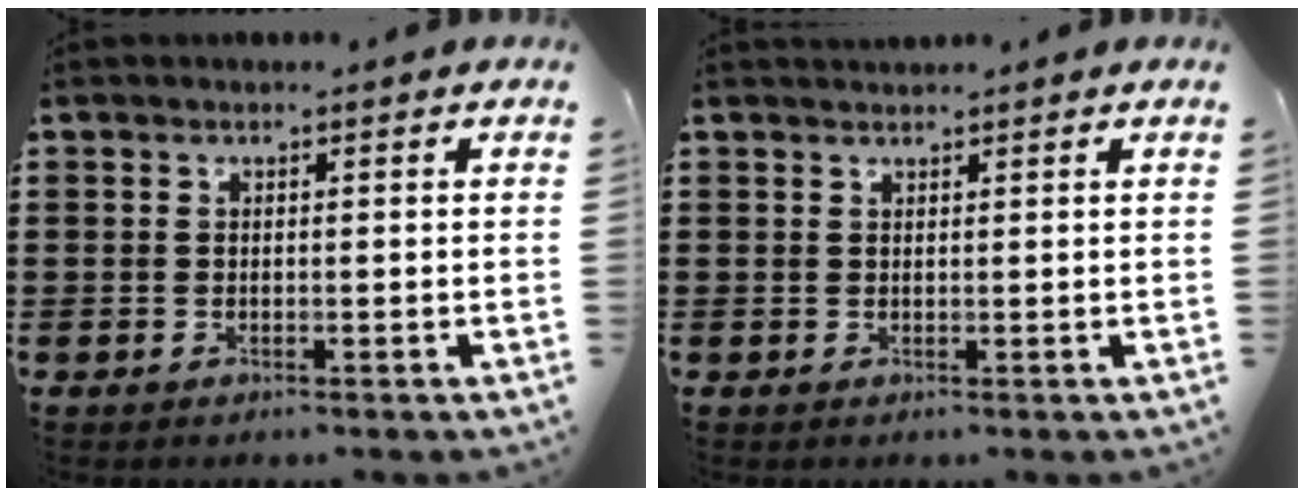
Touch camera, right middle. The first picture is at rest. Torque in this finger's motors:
{"motor_torque": [-0.32, -0.11, -0.12, -0.10]}